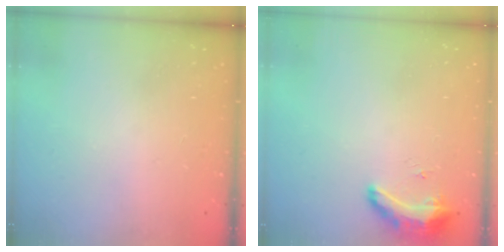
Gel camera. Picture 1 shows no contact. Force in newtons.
{"total": 8.4, "press": 8.3, "slide": 1.3}